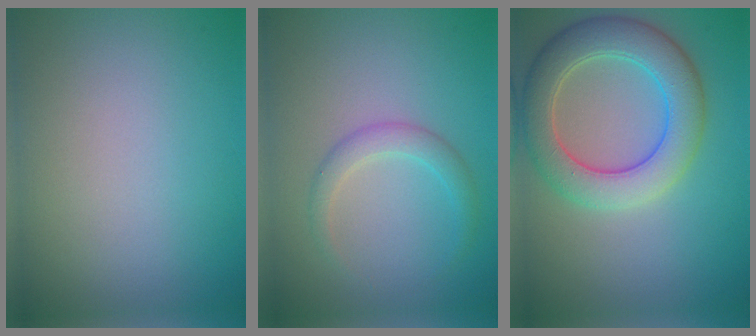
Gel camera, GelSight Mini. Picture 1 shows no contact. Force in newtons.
{"total": 2.0, "press": 2.0, "slide": 0.1}
{"total": 6.4, "press": 6.4, "slide": 0.4}